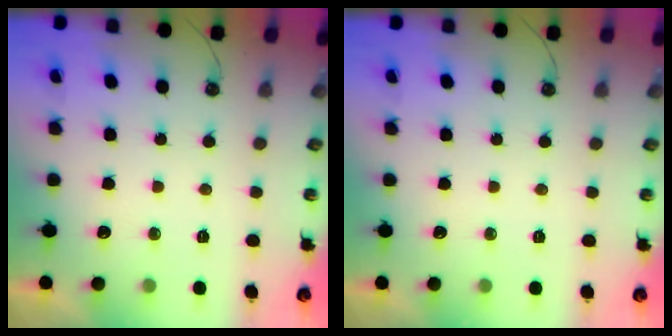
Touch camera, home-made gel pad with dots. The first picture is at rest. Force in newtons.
{"total": 0.0}